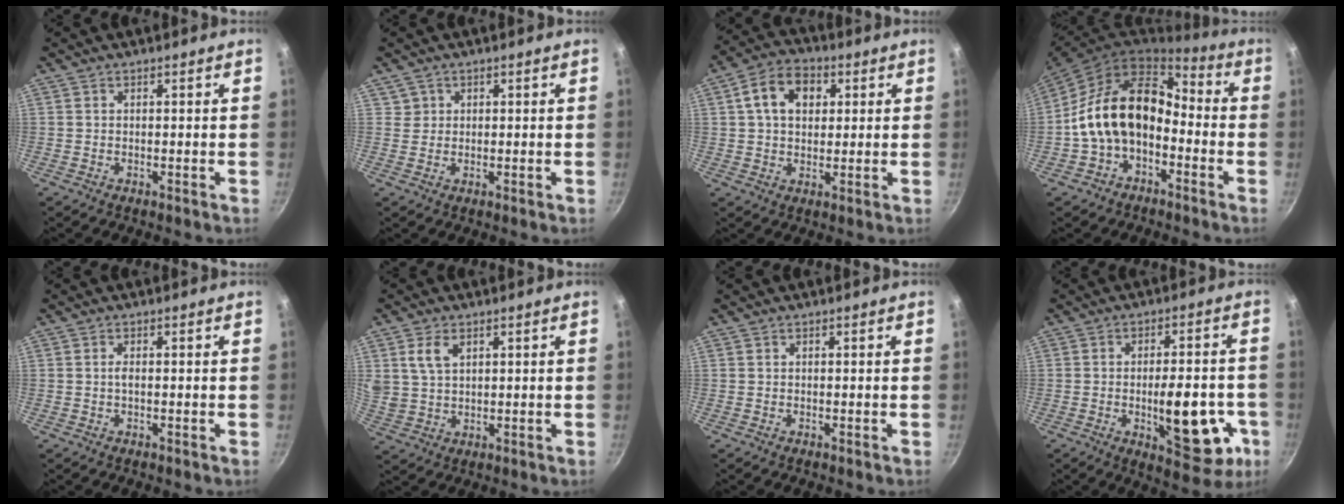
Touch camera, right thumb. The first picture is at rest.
{"total": 2.0, "force": [0.7, 1.8, 0.1], "torque": [0.018, 0.008, 0.009]}
{"total": 10.1, "force": [2.8, 7.2, 6.5], "torque": [-0.092, 0.012, 0.035]}
{"total": 15.4, "force": [-3.1, 10.5, 10.7], "torque": [-0.161, 0.062, -0.066]}
{"total": 1.0, "force": [0.0, 0.3, 1.0], "torque": [-0.019, 0.002, -0.002]}
{"total": 5.9, "force": [2.5, 3.7, 3.9], "torque": [-0.068, -0.006, 0.055]}
{"total": 0.0}
{"total": 16.1, "force": [-4.3, 6.8, 13.9], "torque": [-0.153, 0.011, -0.051]}